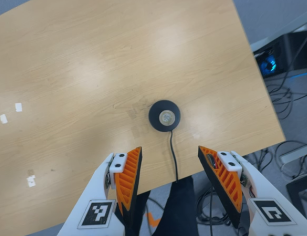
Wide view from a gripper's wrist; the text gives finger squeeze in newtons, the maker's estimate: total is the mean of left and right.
{"total": 0.0}